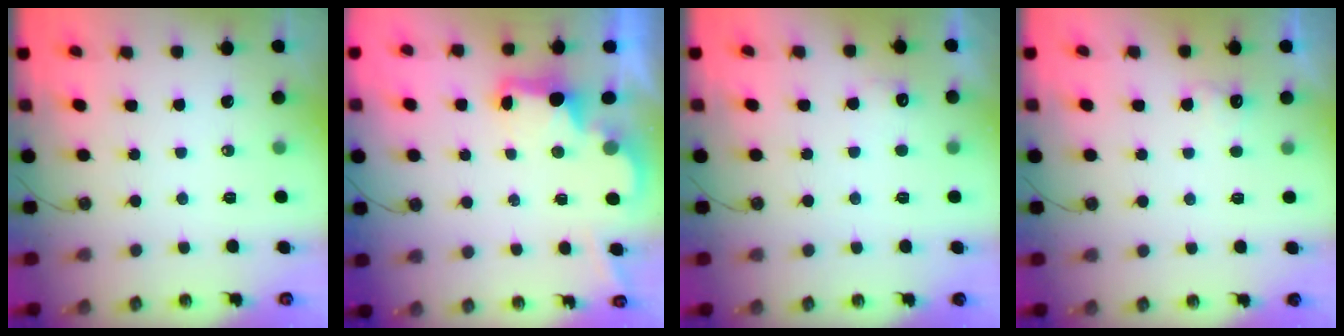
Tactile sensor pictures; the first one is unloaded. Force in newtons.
{"total": 2.6, "press": 2.6, "slide": 0.5}
{"total": 7.1, "press": 7.0, "slide": 1.3}
{"total": 6.4, "press": 6.3, "slide": 1.0}